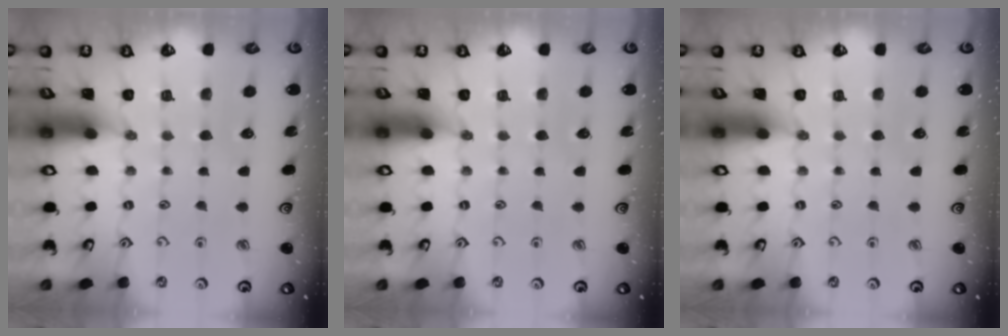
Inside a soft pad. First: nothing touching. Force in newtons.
{"total": 0.0}
{"total": 0.0}